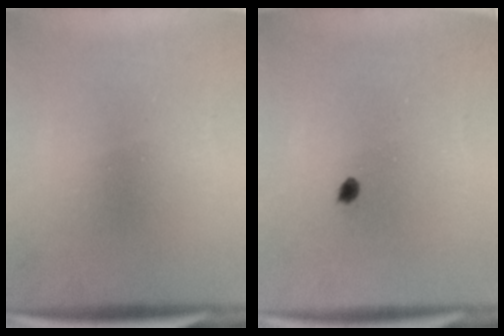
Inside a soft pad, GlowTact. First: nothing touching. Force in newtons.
{"total": 1.1}